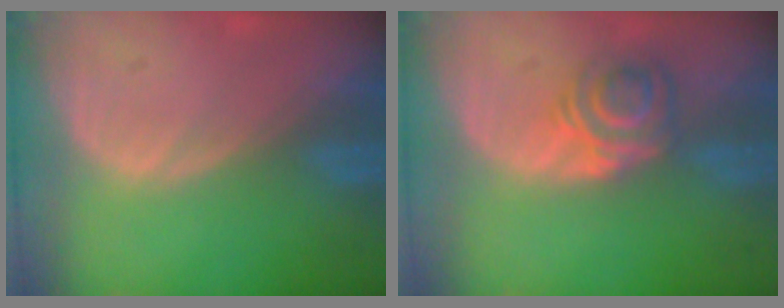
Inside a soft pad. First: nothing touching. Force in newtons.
{"total": 5.8, "press": 4.9, "slide": 3.2}